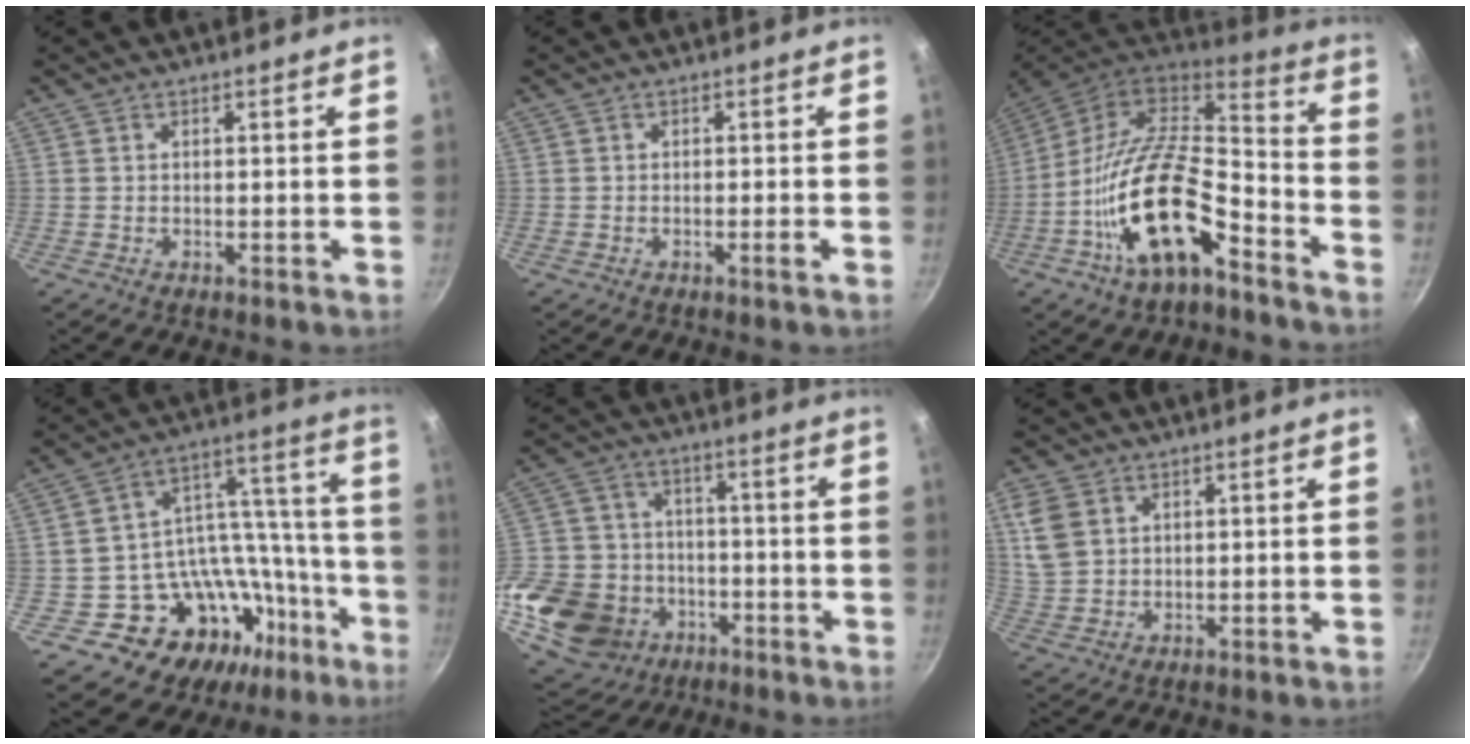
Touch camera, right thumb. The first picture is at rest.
{"total": 1.3, "force": [-0.7, 0.0, 1.1], "torque": [-0.020, 0.007, -0.010]}
{"total": 22.3, "force": [-9.3, 9.8, 17.8], "torque": [-0.306, 0.052, -0.181]}
{"total": 22.1, "force": [-11.8, 15.1, 11.0], "torque": [-0.091, 0.105, -0.180]}
{"total": 22.3, "force": [-8.3, 17.7, 10.7], "torque": [-0.220, 0.038, -0.130]}
{"total": 6.9, "force": [2.7, 5.1, 3.8], "torque": [-0.064, -0.007, 0.062]}